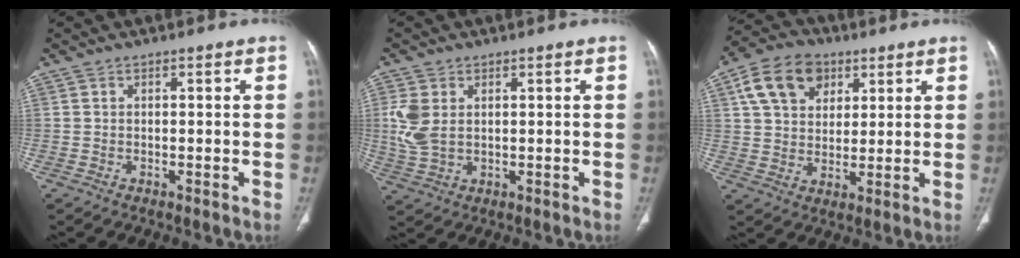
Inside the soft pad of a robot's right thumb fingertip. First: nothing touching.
{"total": 6.2, "force": [1.3, 4.2, 4.5], "torque": [-0.107, 0.000, 0.033]}
{"total": 12.5, "force": [5.3, 9.0, 6.9], "torque": [-0.102, -0.006, 0.091]}